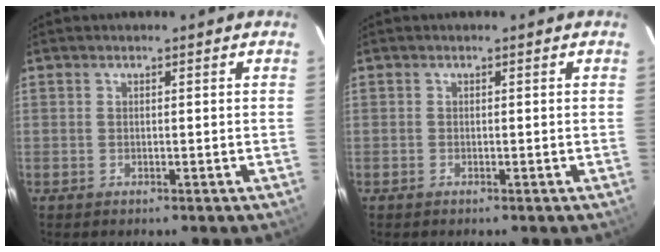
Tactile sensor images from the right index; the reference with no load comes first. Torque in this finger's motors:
{"motor_torque": [-0.02, -0.02, -0.01, 0.00]}